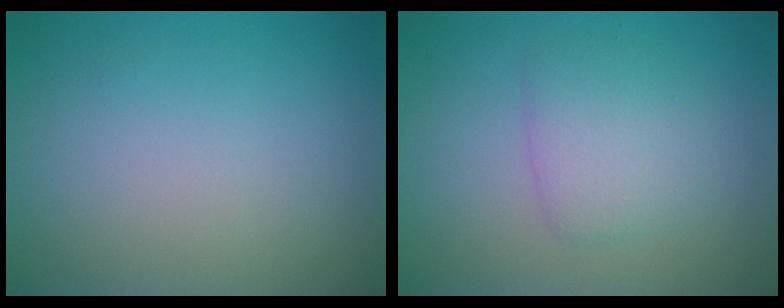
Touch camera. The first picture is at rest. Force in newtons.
{"total": 2.9, "press": 2.9, "slide": 0.1}